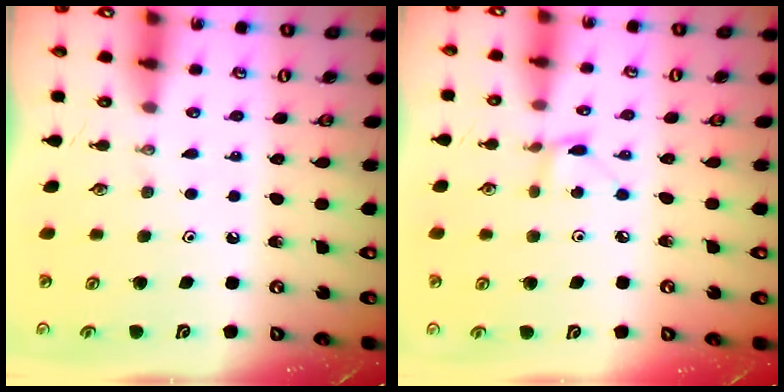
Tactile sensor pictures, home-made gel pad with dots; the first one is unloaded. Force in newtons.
{"total": 3.8, "press": 3.8, "slide": 0.6}